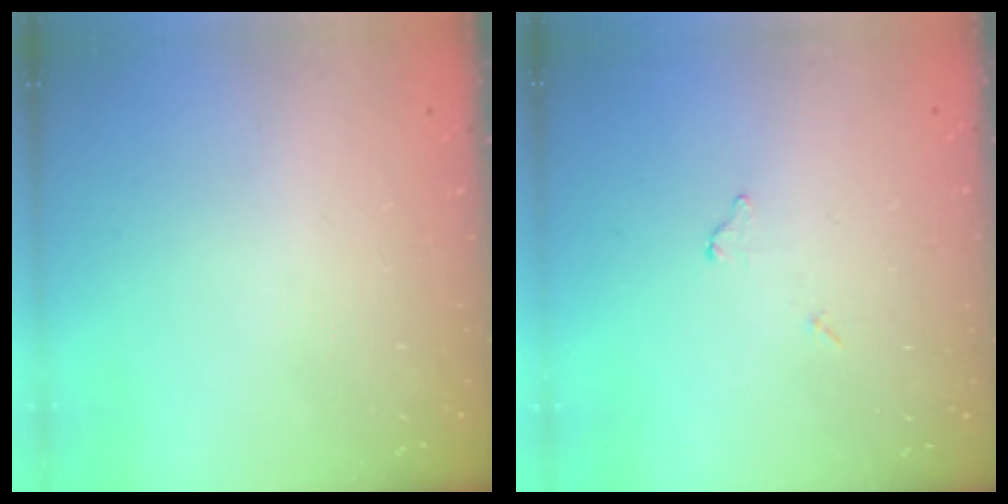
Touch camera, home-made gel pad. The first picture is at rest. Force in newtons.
{"total": 5.6, "press": 5.6, "slide": 0.2}